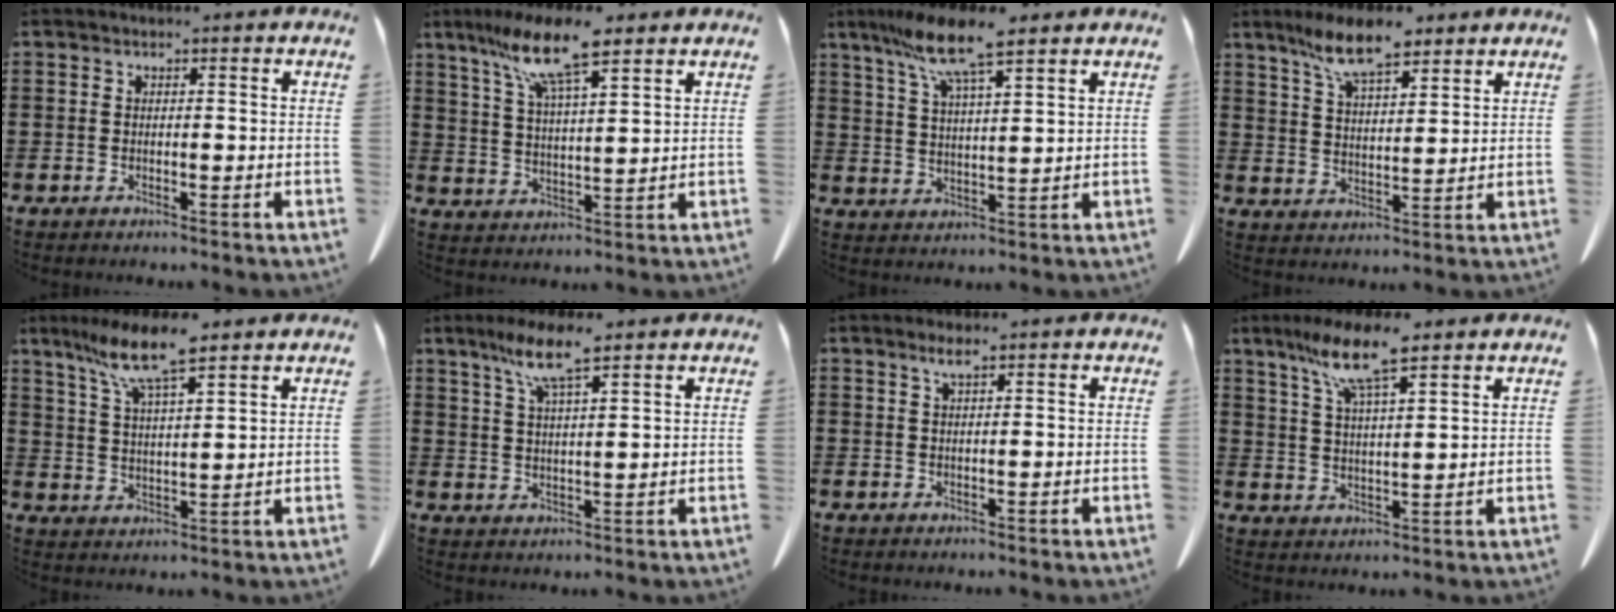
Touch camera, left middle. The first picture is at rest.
{"total": 10.9, "force": [7.5, 1.8, 7.7], "torque": [-0.166, -0.012, 0.132]}
{"total": 9.1, "force": [6.4, 1.2, 6.4], "torque": [-0.140, -0.013, 0.112]}
{"total": 9.1, "force": [6.9, 2.5, 5.4], "torque": [-0.122, -0.007, 0.127]}
{"total": 9.1, "force": [6.7, 1.1, 6.0], "torque": [-0.133, -0.015, 0.120]}
{"total": 7.2, "force": [4.9, 0.6, 5.2], "torque": [-0.113, -0.002, 0.086]}
{"total": 2.2, "force": [1.4, 0.2, 1.7], "torque": [-0.036, 0.002, 0.024]}
{"total": 9.2, "force": [6.5, 1.1, 6.4], "torque": [-0.140, -0.011, 0.114]}